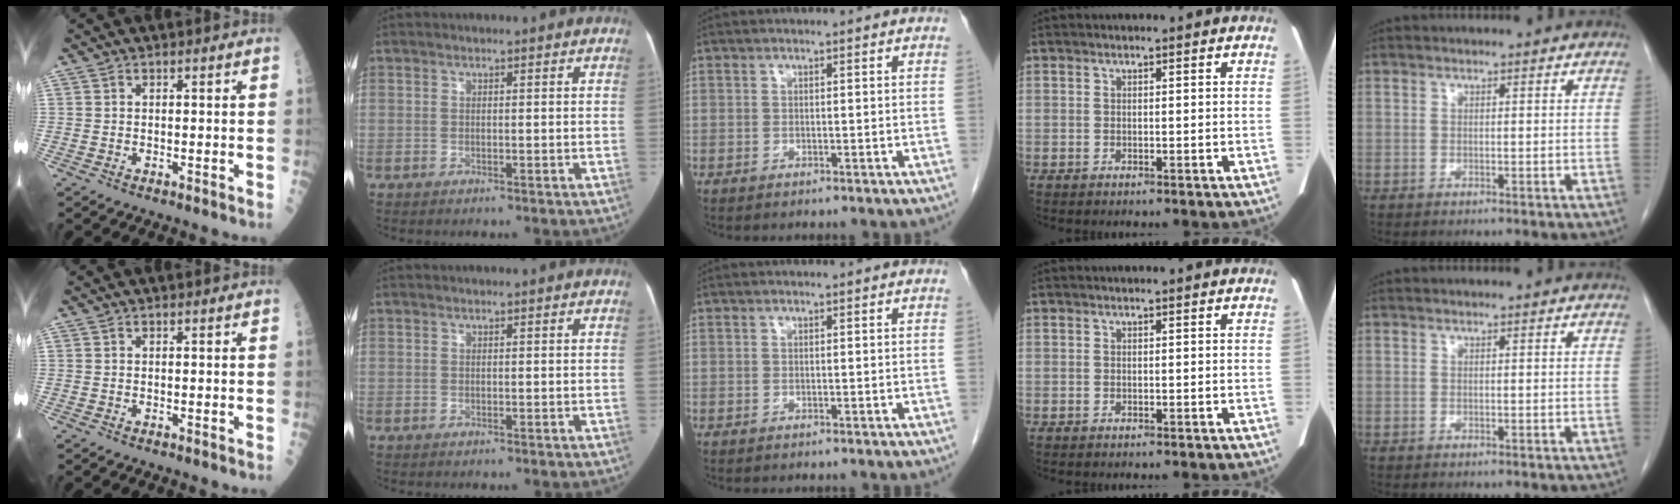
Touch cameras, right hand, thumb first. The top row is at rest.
{}